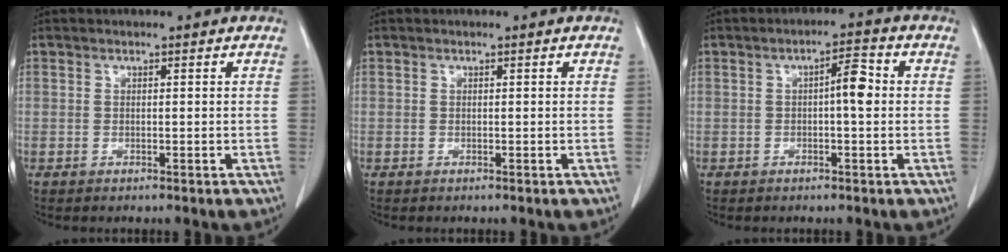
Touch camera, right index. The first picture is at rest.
{"total": 0.0}
{"total": 4.1, "force": [0.2, 0.8, 4.0], "torque": [-0.061, 0.010, -0.002]}